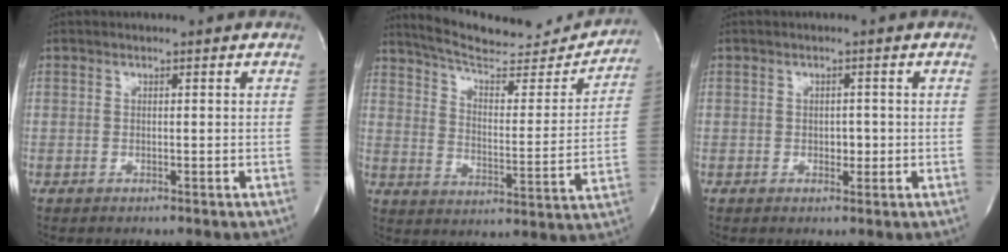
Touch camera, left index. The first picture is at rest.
{"total": 20.4, "force": [19.1, 3.7, 6.2], "torque": [-0.090, -0.039, 0.258]}
{"total": 1.5, "force": [-0.3, 1.0, 1.1], "torque": [-0.013, 0.000, -0.003]}